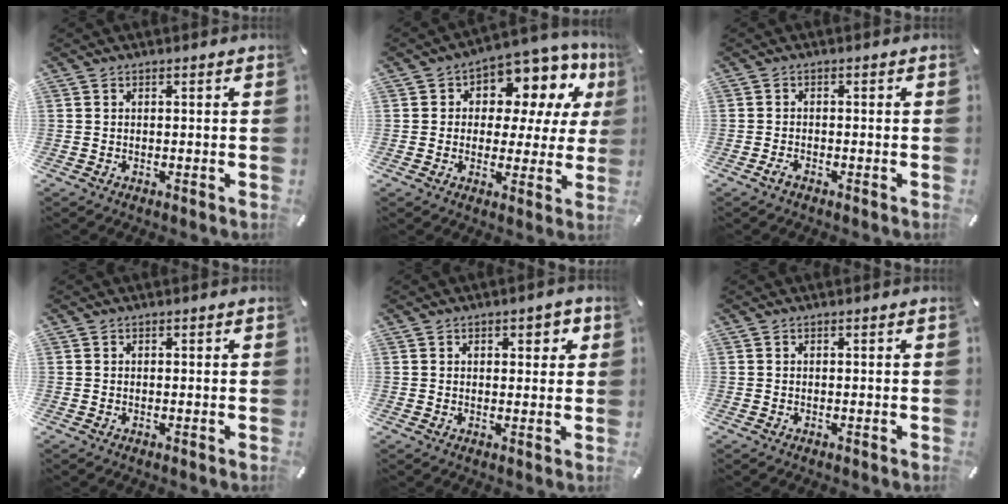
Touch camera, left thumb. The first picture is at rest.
{"total": 10.2, "force": [5.1, 6.8, 5.6], "torque": [-0.078, -0.047, 0.091]}
{"total": 1.6, "force": [-1.2, 0.6, 0.9], "torque": [-0.016, 0.004, -0.022]}
{"total": 0.0}
{"total": 2.8, "force": [1.0, 1.8, 1.9], "torque": [-0.025, 0.000, 0.011]}
{"total": 0.0}